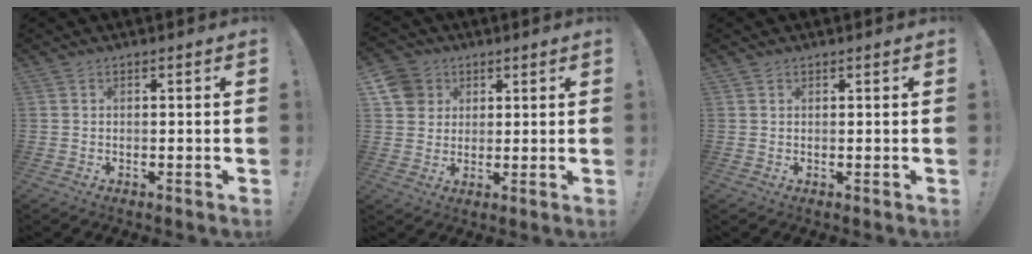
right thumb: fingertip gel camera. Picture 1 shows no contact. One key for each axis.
{"total": 8.1, "fx": 3.3, "fy": 7.1, "fz": 2.0, "tx": -0.021, "ty": -0.019, "tz": 0.068}
{"total": 0.7, "fx": 0.5, "fy": 0.4, "fz": 0.2, "tx": 0.001, "ty": -0.001, "tz": 0.009}